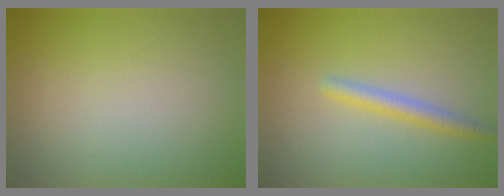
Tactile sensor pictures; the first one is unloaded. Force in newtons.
{"total": 2.0, "press": 2.0, "slide": 0.1}